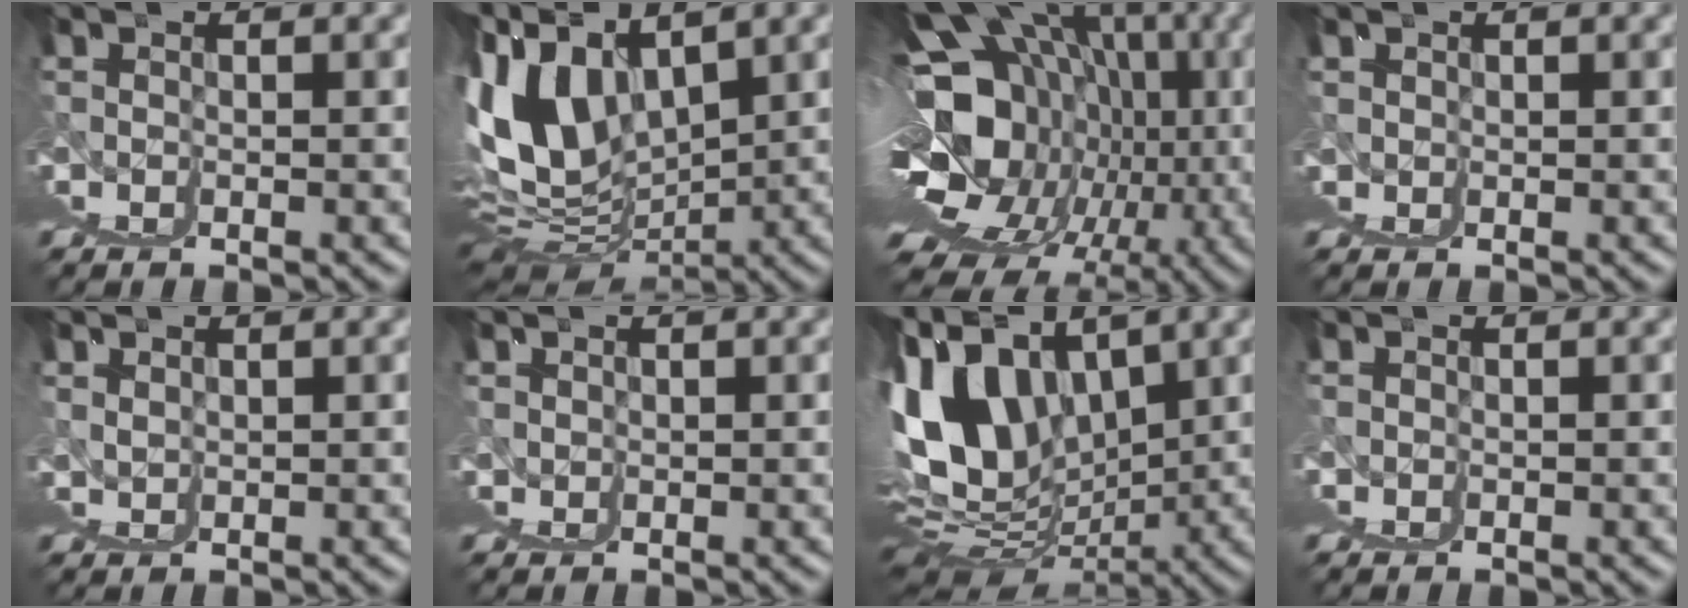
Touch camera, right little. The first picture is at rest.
{"total": 9.4, "force": [5.0, 2.3, 7.6], "torque": [-0.126, 0.020, 0.096]}
{"total": 16.9, "force": [2.2, 8.3, 14.5], "torque": [-0.182, -0.002, 0.061]}
{"total": 2.8, "force": [1.3, 2.4, 0.8], "torque": [-0.012, -0.003, 0.018]}
{"total": 3.2, "force": [2.1, 2.3, 0.5], "torque": [-0.011, -0.007, 0.038]}
{"total": 3.3, "force": [1.7, 2.8, 0.7], "torque": [-0.012, -0.007, 0.026]}
{"total": 11.1, "force": [5.2, 3.9, 9.0], "torque": [-0.146, 0.016, 0.098]}
{"total": 0.5, "force": [0.4, 0.3, -0.2], "torque": [0.008, 0.001, 0.004]}